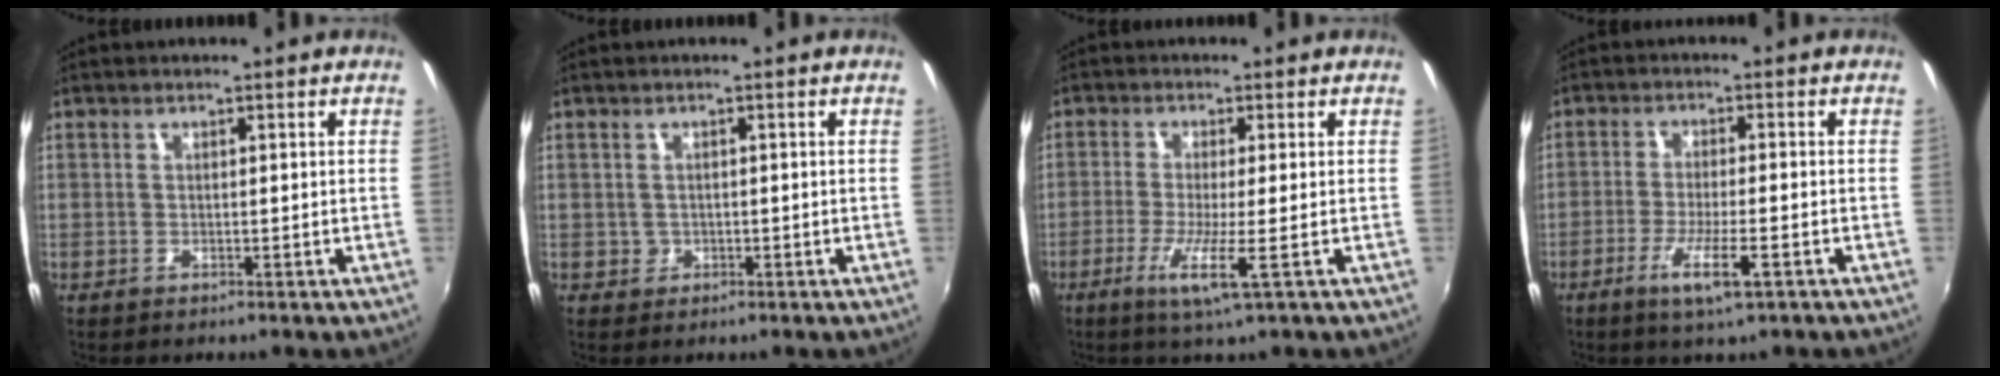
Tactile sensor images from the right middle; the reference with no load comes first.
{"total": 1.4, "force": [-0.2, 1.4, 0.1], "torque": [0.001, -0.002, -0.001]}
{"total": 5.7, "force": [-2.4, -0.7, 5.1], "torque": [-0.116, -0.017, -0.050]}
{"total": 6.4, "force": [-3.5, 0.7, 5.3], "torque": [-0.109, -0.015, -0.064]}